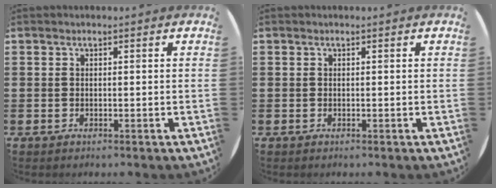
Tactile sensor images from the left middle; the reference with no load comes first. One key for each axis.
{"total": 0.0}